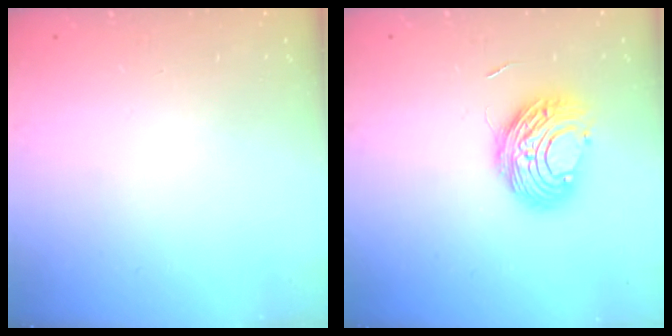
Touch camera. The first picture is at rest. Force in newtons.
{"total": 10.4, "press": 10.3, "slide": 1.0}